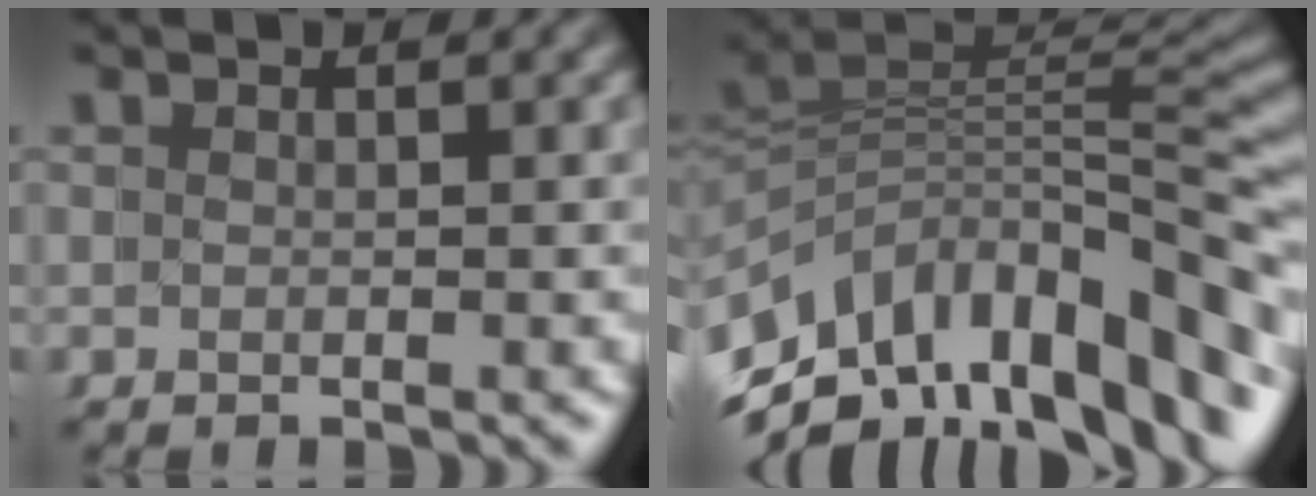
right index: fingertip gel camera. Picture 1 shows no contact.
{"total": 14.0, "force": [-4.1, 9.8, 9.0], "torque": [-0.187, -0.033, -0.061]}